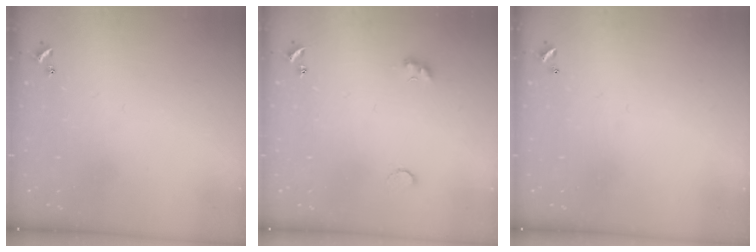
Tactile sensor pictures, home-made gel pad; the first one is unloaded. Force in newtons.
{"total": 4.5, "press": 4.4, "slide": 0.8}
{"total": 2.8, "press": 2.8, "slide": 0.1}